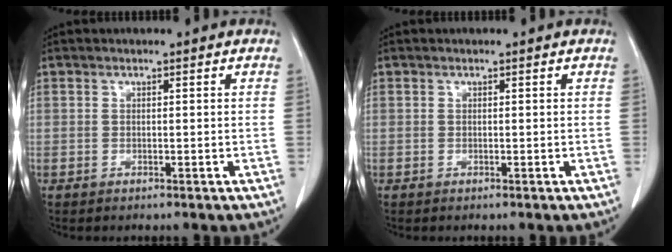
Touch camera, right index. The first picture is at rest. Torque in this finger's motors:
{"motor_torque": [-0.05, 0.00, 0.03, 0.01]}